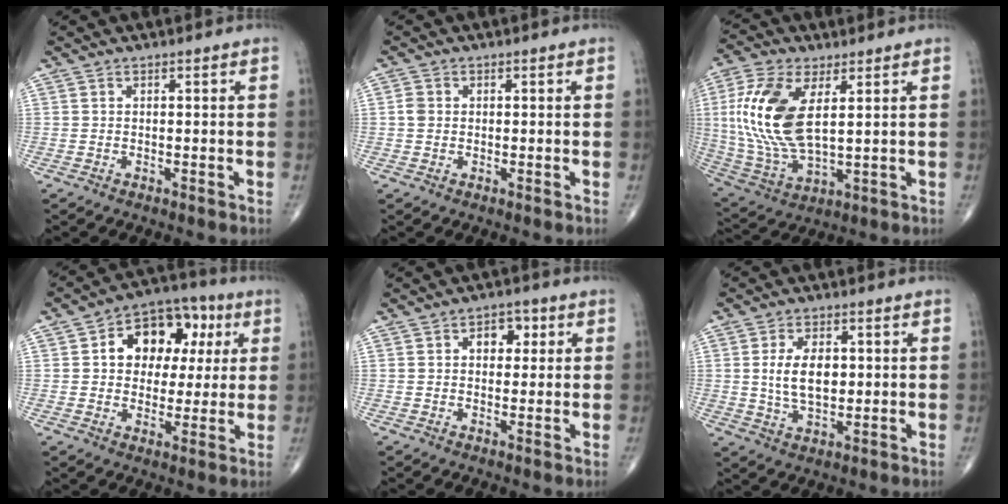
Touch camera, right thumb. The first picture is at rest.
{"total": 1.7, "force": [0.0, 1.4, 0.9], "torque": [-0.013, 0.002, -0.001]}
{"total": 17.4, "force": [3.7, 8.2, 14.9], "torque": [-0.328, -0.012, 0.078]}
{"total": 14.4, "force": [3.8, 10.0, 9.5], "torque": [-0.087, 0.015, 0.050]}
{"total": 4.4, "force": [1.3, 3.1, 2.9], "torque": [-0.015, 0.001, 0.013]}
{"total": 8.1, "force": [0.9, 4.7, 6.6], "torque": [-0.109, -0.008, 0.021]}